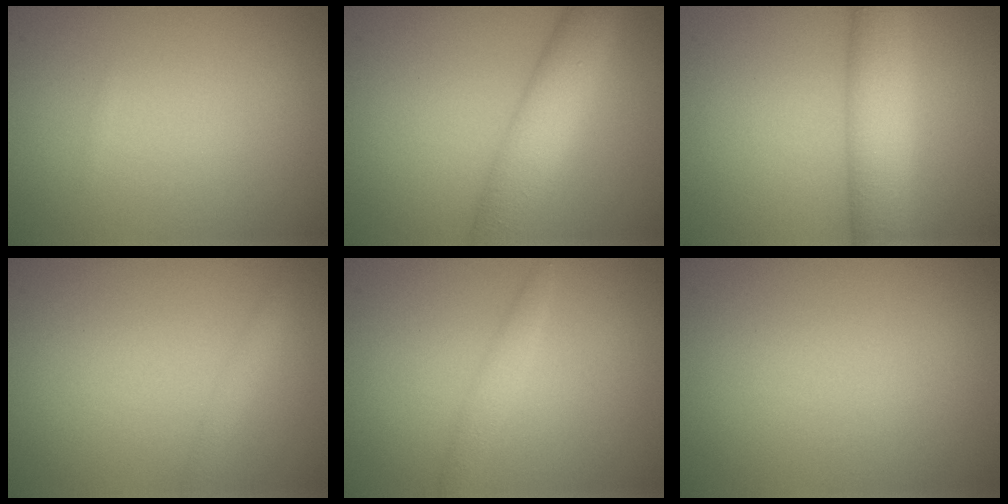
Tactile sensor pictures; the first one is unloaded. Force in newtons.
{"total": 5.9, "press": 5.9, "slide": 0.2}
{"total": 5.5, "press": 5.5, "slide": 0.2}
{"total": 1.3, "press": 1.3, "slide": 0.1}
{"total": 1.4, "press": 1.4, "slide": 0.1}
{"total": 0.0}